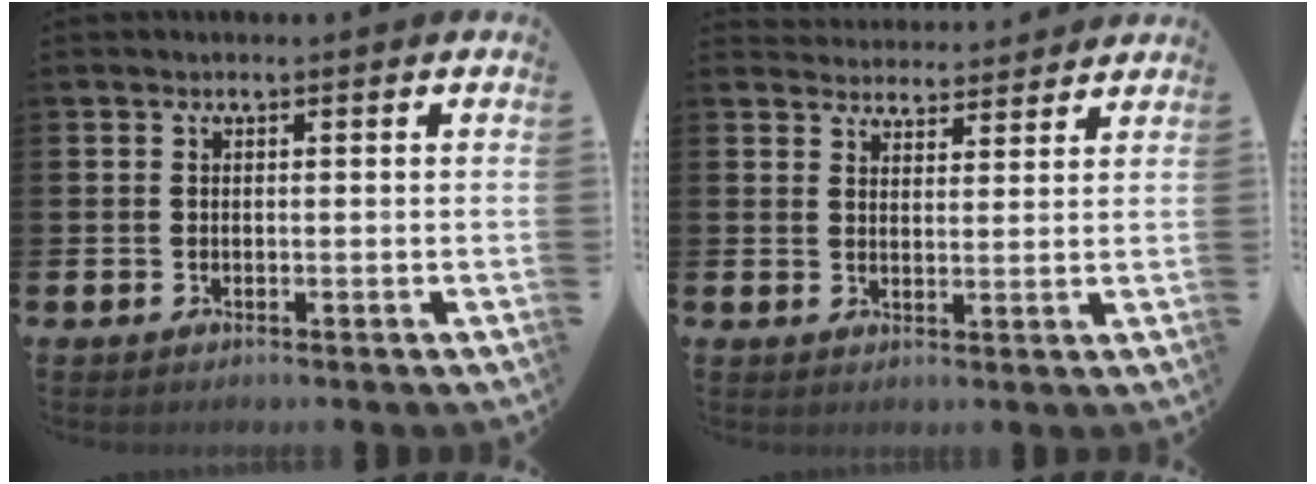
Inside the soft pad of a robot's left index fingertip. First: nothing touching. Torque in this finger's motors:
{"motor_torque": [0.73, -1.41, -0.30, -0.08]}